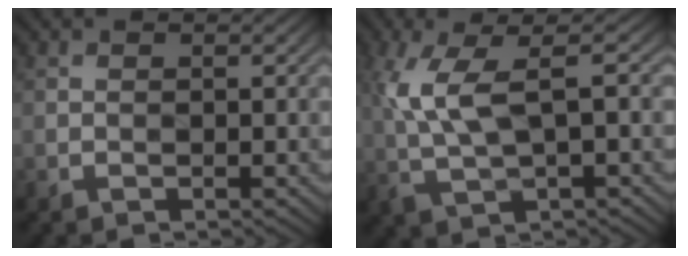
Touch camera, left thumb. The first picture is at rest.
{"total": 8.2, "force": [1.3, 2.9, 7.6], "torque": [-0.182, 0.006, 0.021]}